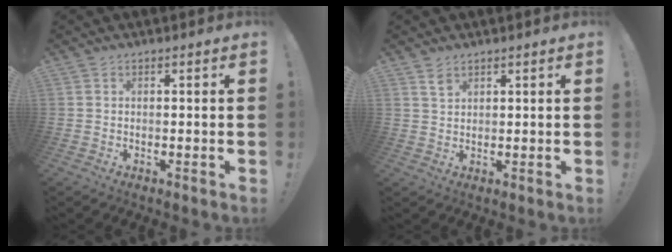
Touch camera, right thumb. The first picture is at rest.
{"total": 2.6, "force": [1.9, 1.4, 1.0], "torque": [-0.007, -0.010, 0.033]}